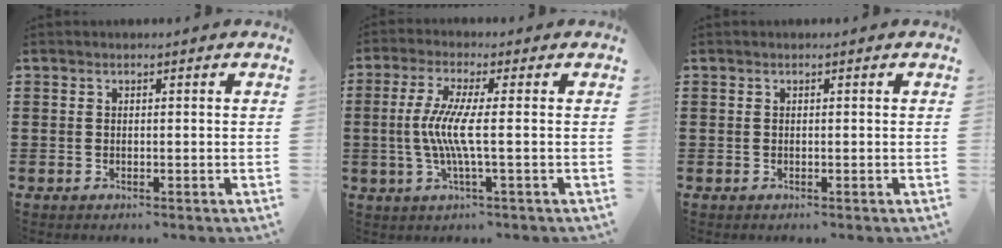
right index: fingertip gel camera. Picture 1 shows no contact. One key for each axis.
{"total": 6.4, "fx": -0.5, "fy": 0.0, "fz": 6.4, "tx": -0.145, "ty": -0.018, "tz": -0.021}
{"total": 0.0}